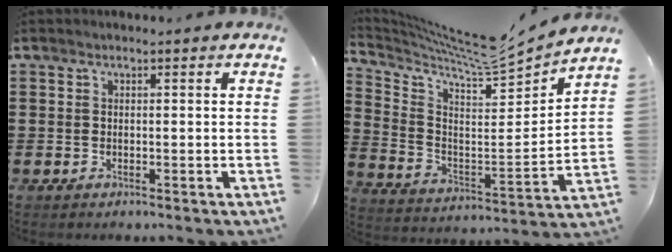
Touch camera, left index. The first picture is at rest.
{"total": 6.4, "force": [6.1, 0.2, 2.0], "torque": [-0.072, -0.055, 0.098]}